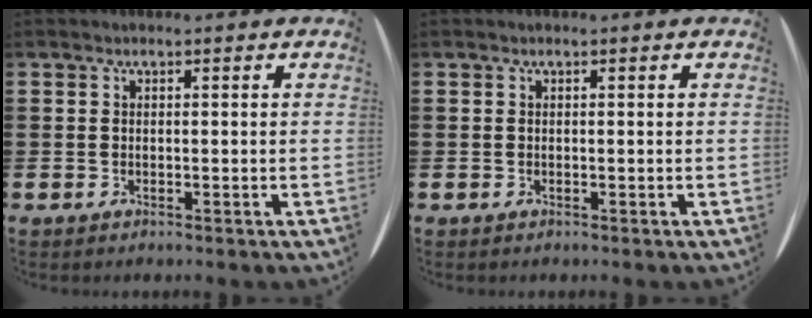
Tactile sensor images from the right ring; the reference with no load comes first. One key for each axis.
{"total": 0.0}